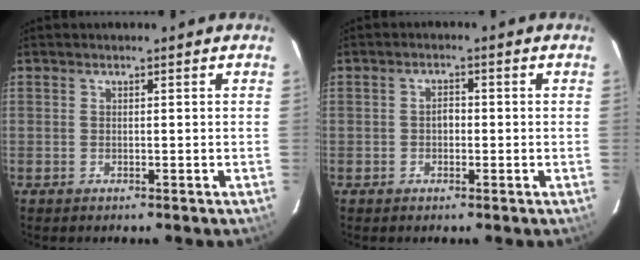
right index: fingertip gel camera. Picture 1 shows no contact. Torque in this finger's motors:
{"motor_torque": [0.11, 0.00, 0.02, 0.03]}